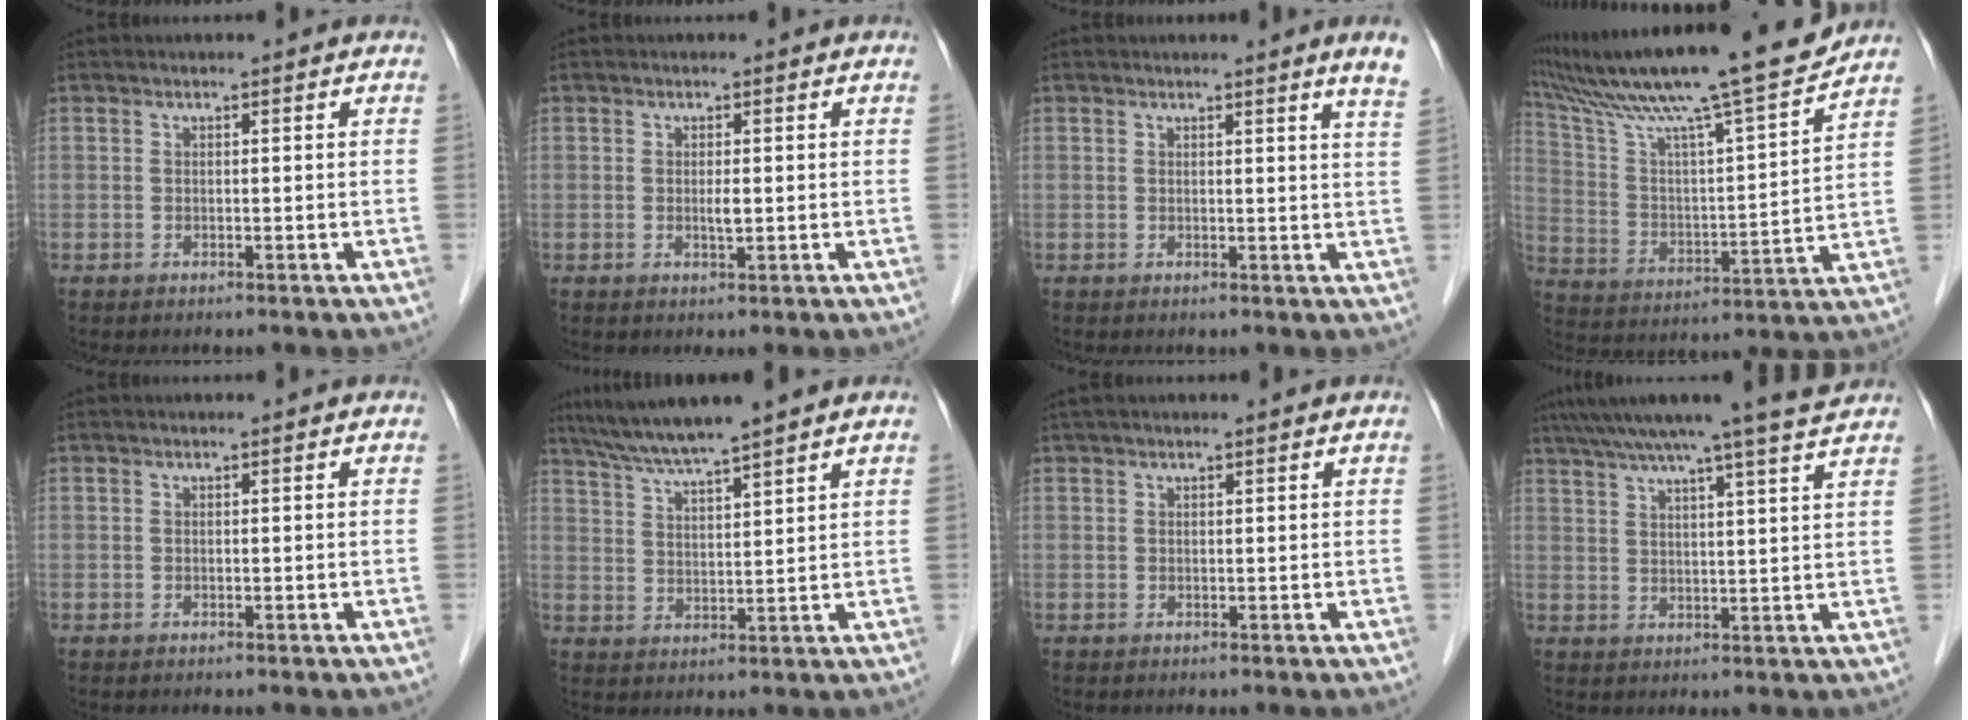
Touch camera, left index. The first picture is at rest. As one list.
[{"total": 1.3, "force": [-0.1, 0.3, 1.2], "torque": [-0.026, -0.002, 0.000]}, {"total": 3.5, "force": [2.9, -0.8, 1.7], "torque": [-0.023, -0.019, 0.020]}, {"total": 22.2, "force": [18.8, 0.0, 11.7], "torque": [-0.210, 0.002, 0.309]}, {"total": 0.0}, {"total": 8.1, "force": [6.9, -0.8, 4.2], "torque": [-0.078, 0.015, 0.126]}, {"total": 2.2, "force": [1.7, 0.2, 1.4], "torque": [-0.021, 0.031, 0.029]}, {"total": 13.8, "force": [11.8, -1.0, 7.0], "torque": [-0.119, 0.018, 0.160]}]